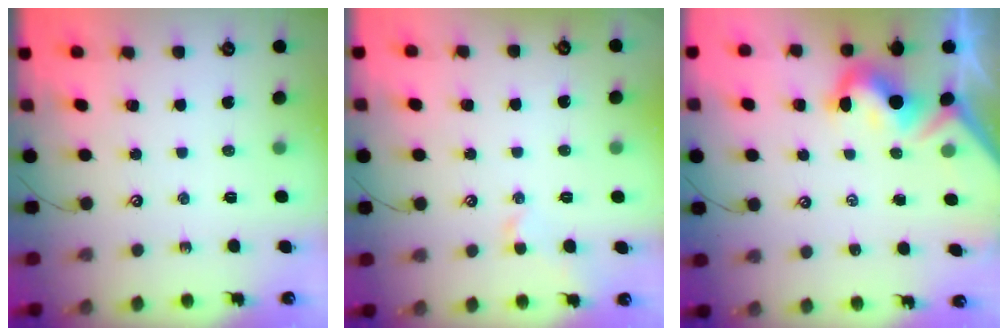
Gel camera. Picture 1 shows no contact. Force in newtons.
{"total": 0.7, "press": 0.3, "slide": 0.6}
{"total": 6.0, "press": 5.9, "slide": 1.0}